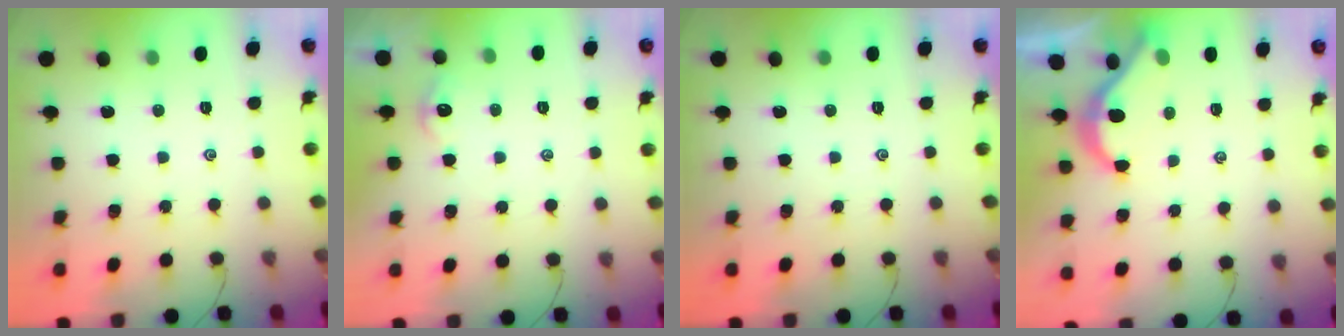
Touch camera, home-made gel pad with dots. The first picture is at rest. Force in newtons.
{"total": 2.7, "press": 2.7, "slide": 0.3}
{"total": 0.0}
{"total": 4.2, "press": 4.2, "slide": 0.5}